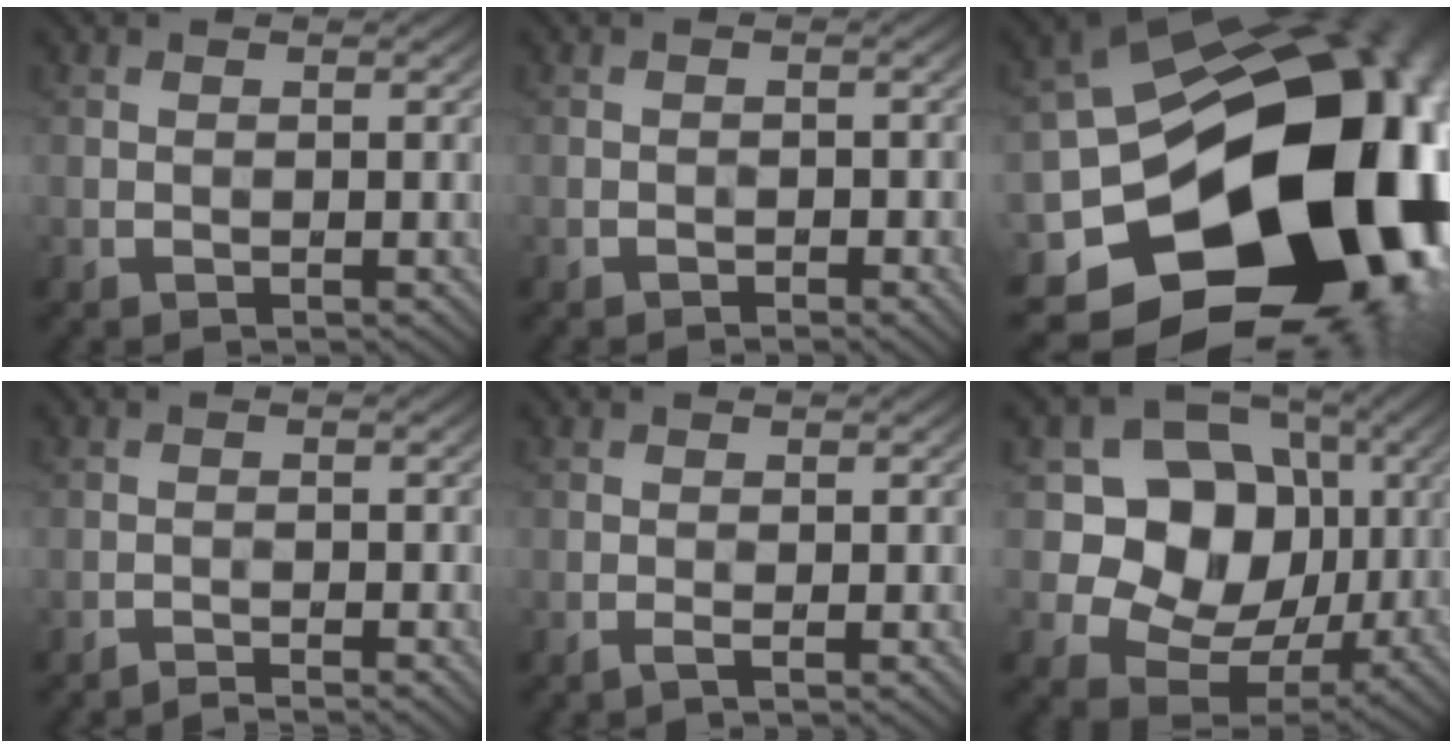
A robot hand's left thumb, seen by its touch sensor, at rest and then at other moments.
{"total": 1.4, "force": [-0.9, 0.6, 0.9], "torque": [-0.011, 0.002, -0.015]}
{"total": 23.6, "force": [-6.0, 17.5, 14.7], "torque": [-0.241, -0.057, -0.094]}
{"total": 2.1, "force": [-2.0, 0.1, 0.7], "torque": [-0.006, 0.003, -0.039]}
{"total": 1.4, "force": [-0.9, 0.0, 1.1], "torque": [-0.018, 0.005, -0.019]}
{"total": 13.2, "force": [1.9, 11.2, 6.7], "torque": [-0.145, 0.007, 0.014]}